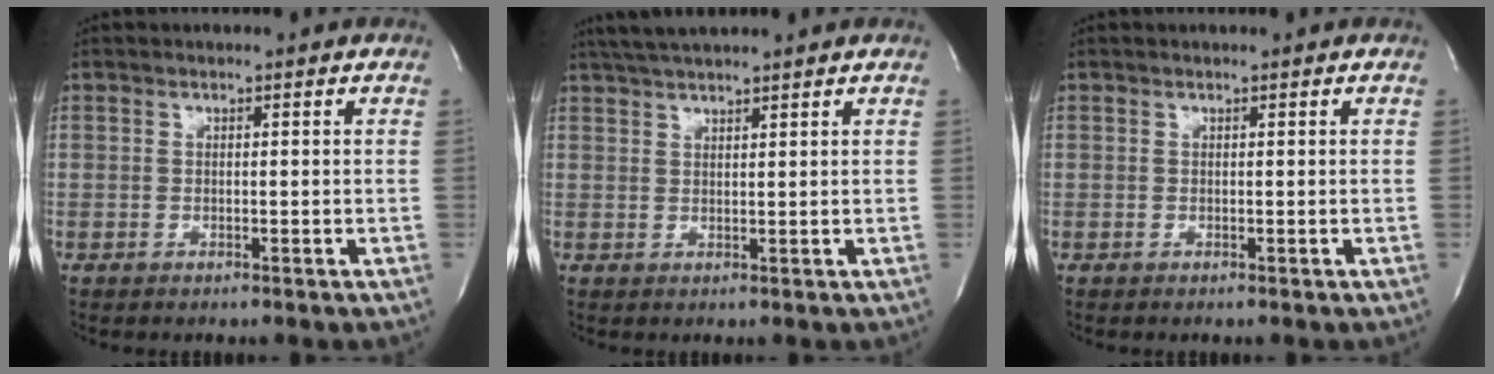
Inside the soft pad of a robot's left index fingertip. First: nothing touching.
{"total": 5.8, "force": [5.1, 0.1, 2.8], "torque": [-0.050, 0.023, 0.087]}
{"total": 0.0}